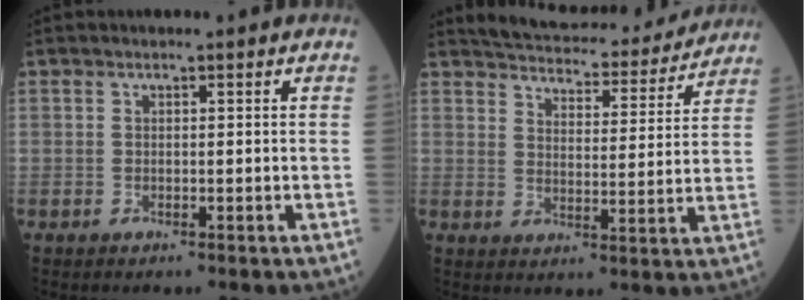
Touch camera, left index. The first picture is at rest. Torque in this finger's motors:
{"motor_torque": [0.92, -1.20, 0.05, 0.01]}